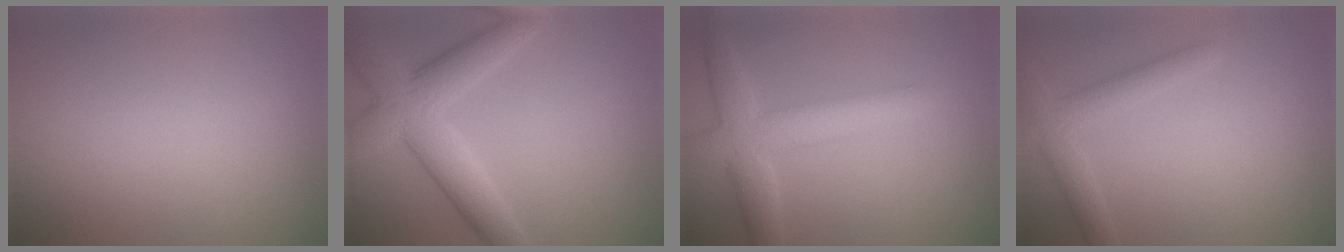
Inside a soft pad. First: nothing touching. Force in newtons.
{"total": 6.2, "press": 6.2, "slide": 0.2}
{"total": 5.1, "press": 5.1, "slide": 0.2}
{"total": 2.9, "press": 2.9, "slide": 0.2}